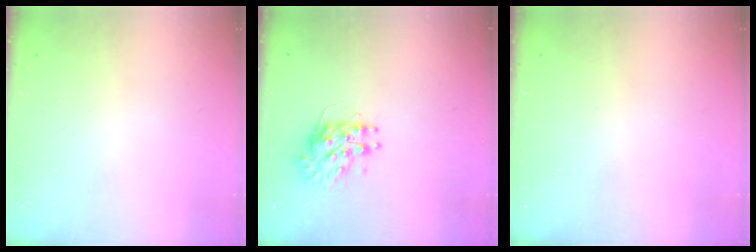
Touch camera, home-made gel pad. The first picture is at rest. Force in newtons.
{"total": 9.0, "press": 9.0, "slide": 0.3}
{"total": 0.0}